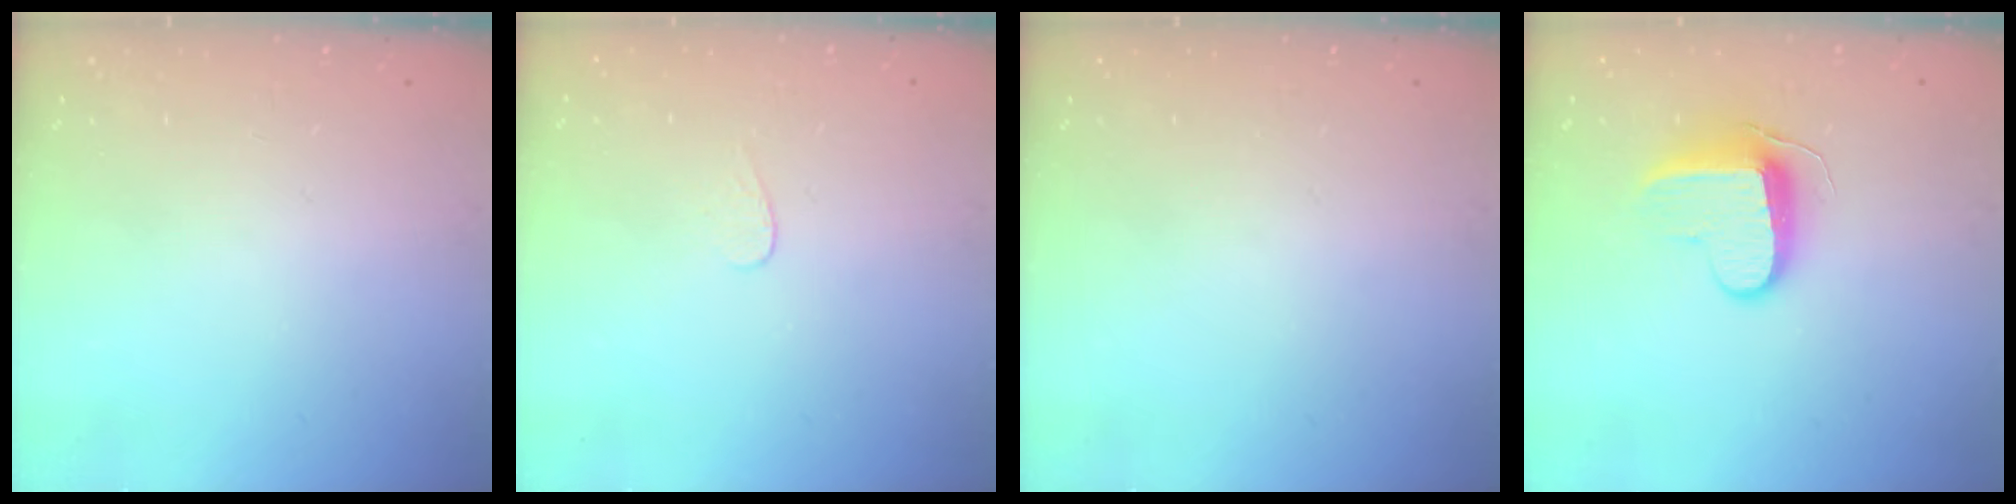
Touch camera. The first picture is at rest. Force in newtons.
{"total": 3.1, "press": 3.0, "slide": 0.3}
{"total": 0.0}
{"total": 9.6, "press": 9.6, "slide": 0.9}